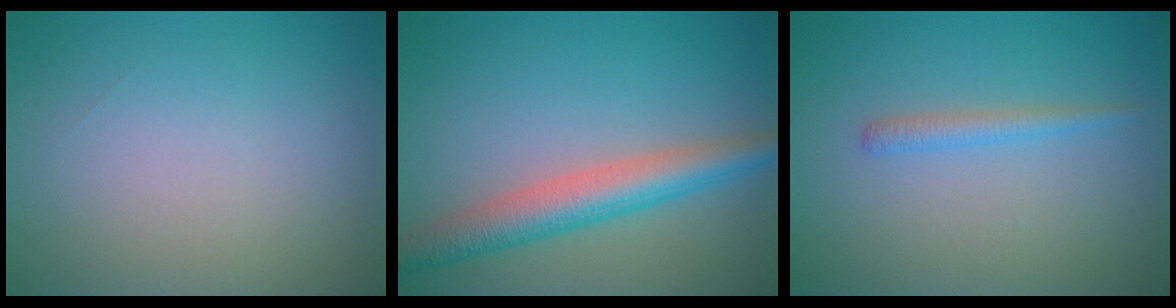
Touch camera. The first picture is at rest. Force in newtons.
{"total": 5.1, "press": 5.1, "slide": 0.1}
{"total": 1.3, "press": 1.3, "slide": 0.1}